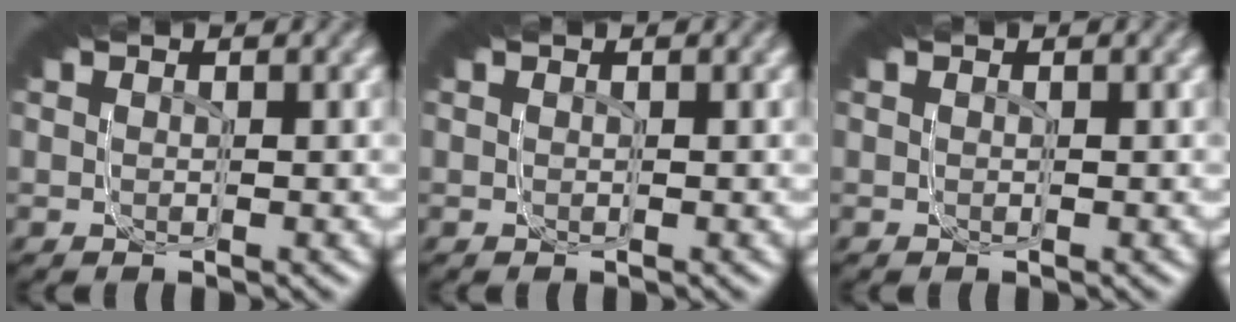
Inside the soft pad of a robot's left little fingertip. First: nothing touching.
{"total": 0.0}
{"total": 0.0}